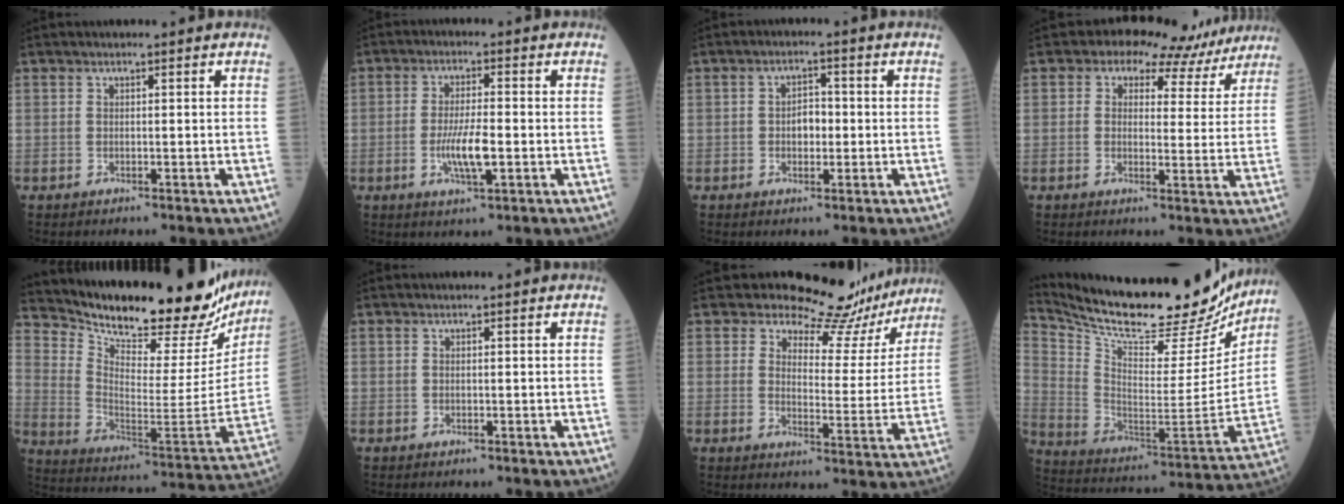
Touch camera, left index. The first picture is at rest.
{"total": 5.7, "force": [-1.5, 1.0, 5.5], "torque": [-0.105, -0.008, -0.026]}
{"total": 3.2, "force": [-0.4, 1.9, 2.5], "torque": [-0.034, 0.009, -0.007]}
{"total": 9.4, "force": [7.1, 5.4, 2.8], "torque": [-0.012, 0.022, 0.065]}
{"total": 27.9, "force": [25.3, 5.3, 10.6], "torque": [-0.174, -0.085, 0.348]}
{"total": 0.0}
{"total": 13.9, "force": [13.2, 3.8, 2.4], "torque": [-0.010, -0.046, 0.138]}
{"total": 27.7, "force": [24.6, 5.7, 11.3], "torque": [-0.191, -0.053, 0.356]}